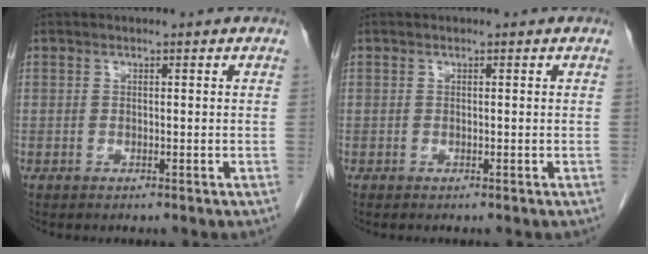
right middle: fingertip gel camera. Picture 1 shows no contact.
{"total": 0.0}